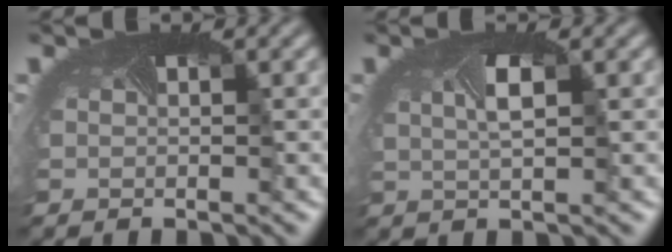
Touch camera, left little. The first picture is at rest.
{"total": 2.0, "force": [0.2, 0.7, 1.8], "torque": [-0.045, -0.002, 0.007]}